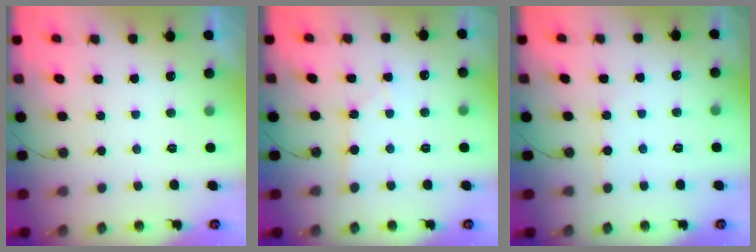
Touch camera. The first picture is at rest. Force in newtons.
{"total": 2.6, "press": 2.6, "slide": 0.3}
{"total": 2.2, "press": 2.1, "slide": 0.3}